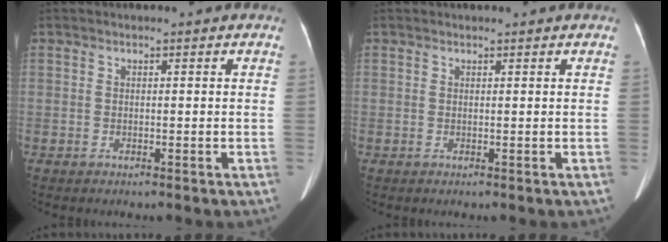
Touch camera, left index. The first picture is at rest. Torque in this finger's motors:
{"motor_torque": [-0.24, 0.10, 0.05, 0.01]}